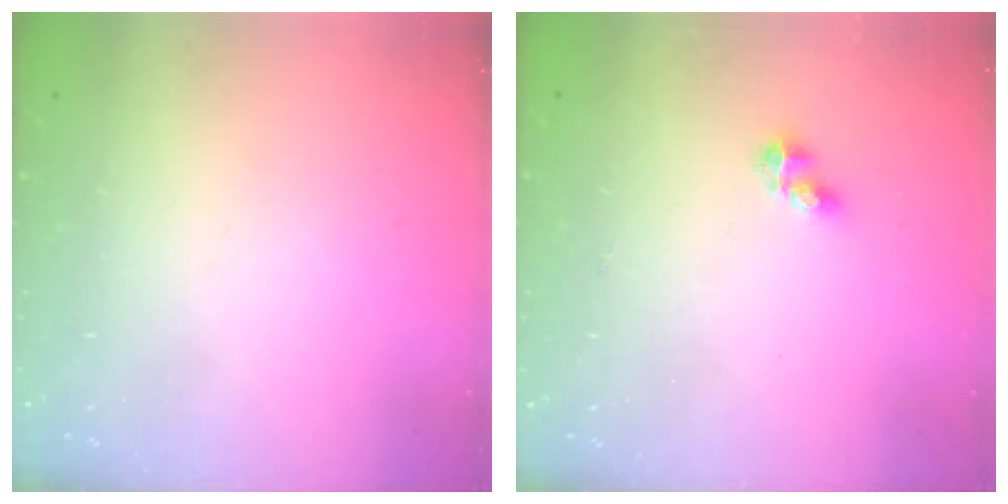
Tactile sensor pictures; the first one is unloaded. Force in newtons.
{"total": 2.9, "press": 2.9, "slide": 0.3}